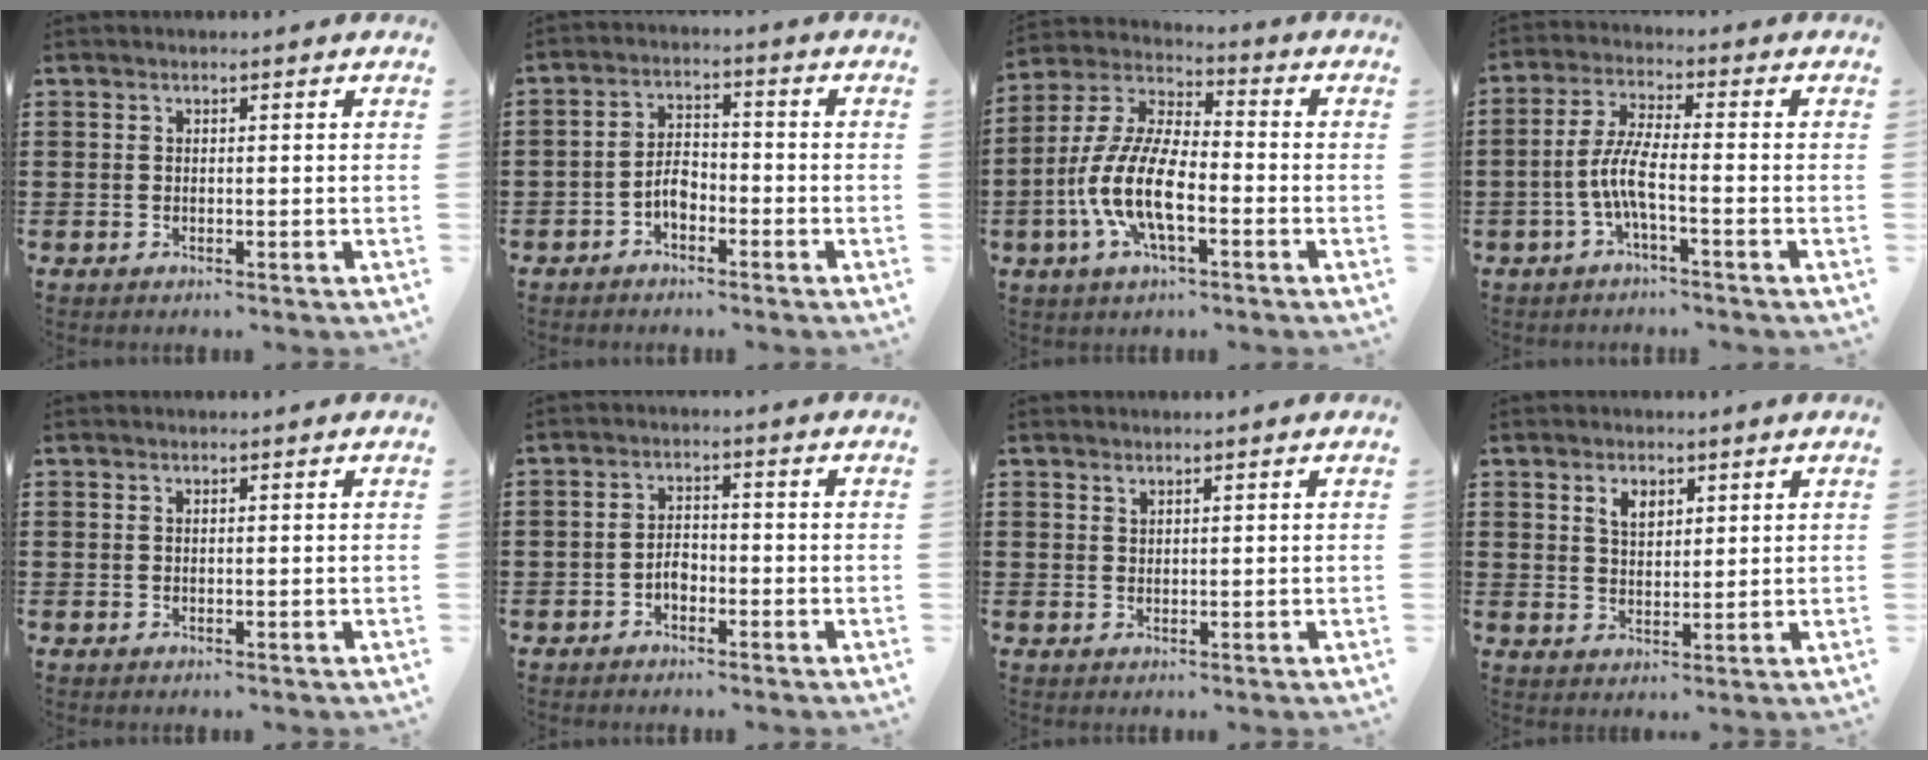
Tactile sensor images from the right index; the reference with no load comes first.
{"total": 4.0, "force": [-1.9, 2.1, 2.7], "torque": [-0.064, 0.002, -0.042]}
{"total": 11.2, "force": [-3.8, 4.2, 9.7], "torque": [-0.236, -0.012, -0.078]}
{"total": 6.2, "force": [-2.1, 1.2, 5.7], "torque": [-0.141, -0.015, -0.051]}
{"total": 0.0}
{"total": 2.6, "force": [-1.3, 1.5, 1.7], "torque": [-0.034, 0.004, -0.027]}
{"total": 0.9, "force": [0.7, 0.4, 0.2], "torque": [-0.005, 0.001, 0.015]}
{"total": 3.3, "force": [1.9, 2.1, 1.7], "torque": [-0.042, 0.008, 0.035]}